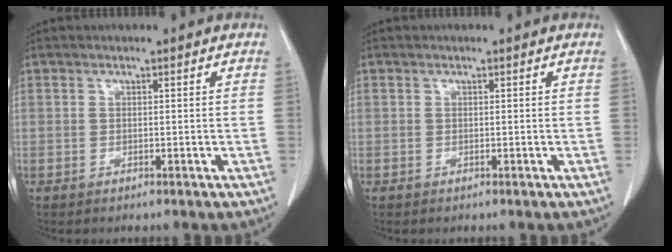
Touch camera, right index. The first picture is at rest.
{"total": 0.0}